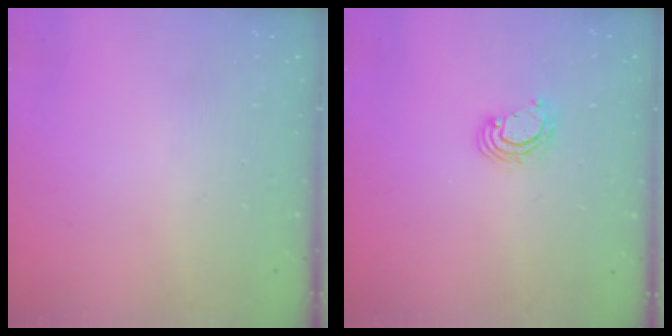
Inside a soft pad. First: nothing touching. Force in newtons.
{"total": 3.7, "press": 3.7, "slide": 0.2}